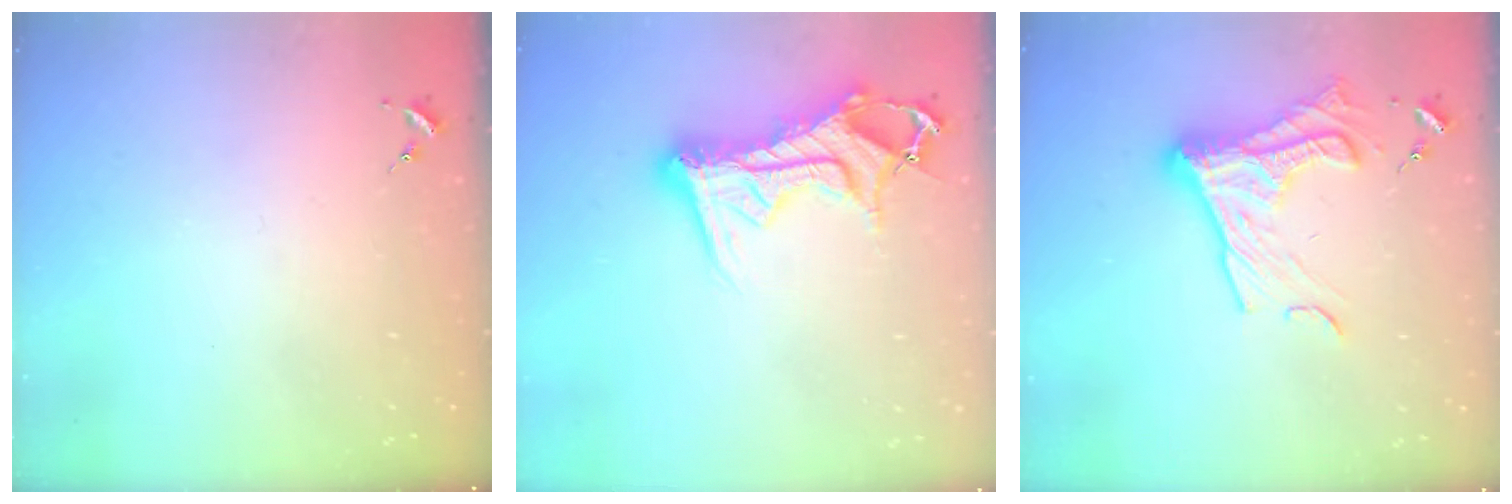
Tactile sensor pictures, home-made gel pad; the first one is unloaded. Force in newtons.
{"total": 15.8, "press": 15.7, "slide": 1.6}
{"total": 15.9, "press": 15.9, "slide": 1.0}